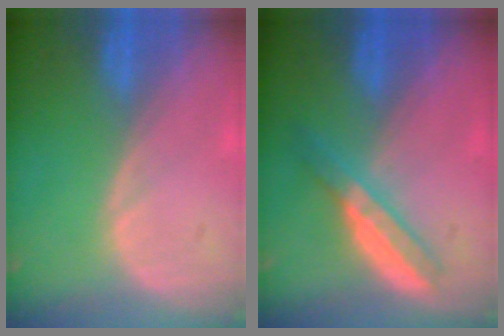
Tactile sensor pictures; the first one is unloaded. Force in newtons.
{"total": 5.5, "press": 4.8, "slide": 2.6}